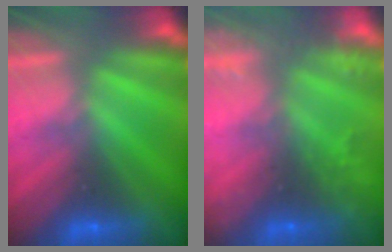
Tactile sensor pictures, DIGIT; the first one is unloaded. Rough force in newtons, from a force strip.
{"total": 9.2}